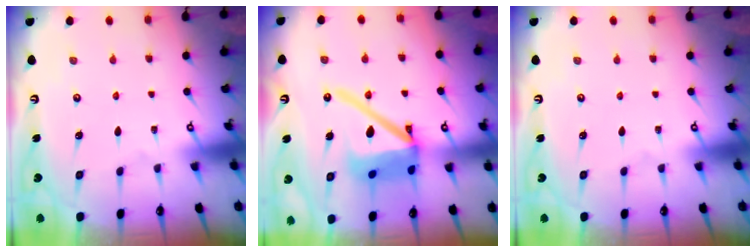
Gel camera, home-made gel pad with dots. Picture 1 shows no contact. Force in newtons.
{"total": 16.3, "press": 16.2, "slide": 1.9}
{"total": 0.0}